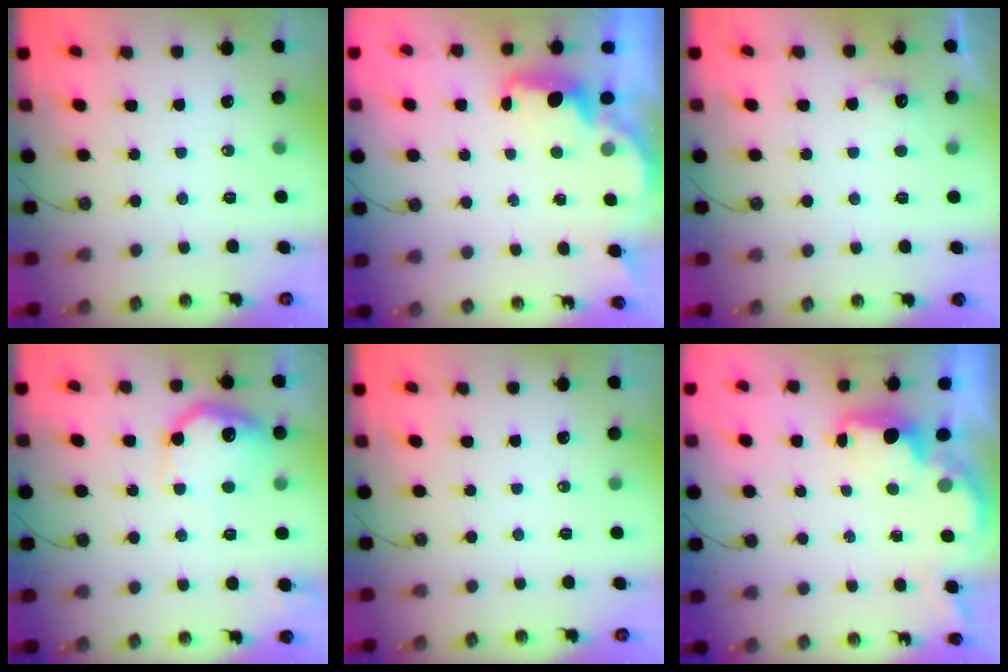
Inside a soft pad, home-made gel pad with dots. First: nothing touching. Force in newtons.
{"total": 1.9, "press": 1.8, "slide": 0.5}
{"total": 4.7, "press": 4.5, "slide": 1.1}
{"total": 14.6, "press": 14.5, "slide": 0.8}
{"total": 0.0}
{"total": 2.0, "press": 2.0, "slide": 0.5}